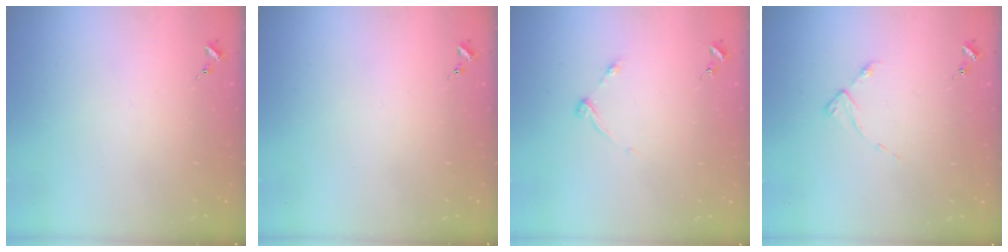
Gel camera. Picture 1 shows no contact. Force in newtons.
{"total": 0.0}
{"total": 4.5, "press": 4.4, "slide": 0.6}
{"total": 3.1, "press": 3.1, "slide": 0.4}